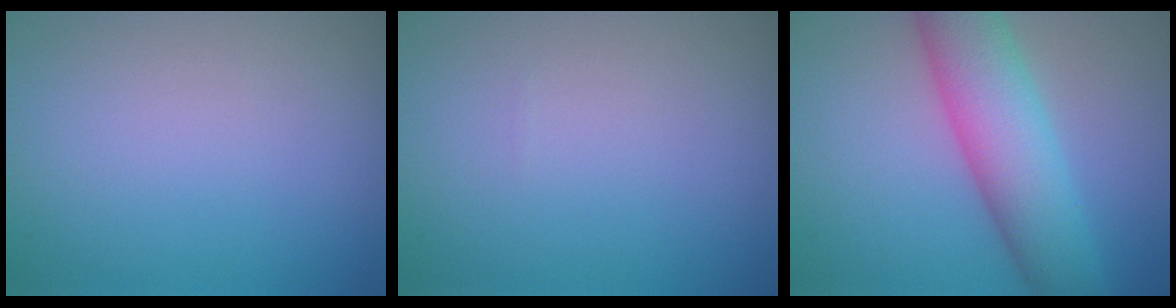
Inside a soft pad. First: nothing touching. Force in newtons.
{"total": 0.0}
{"total": 8.1, "press": 8.1, "slide": 0.2}